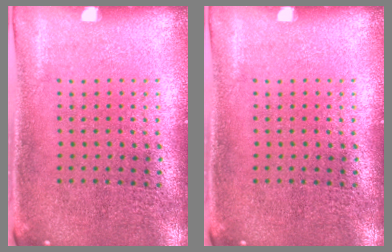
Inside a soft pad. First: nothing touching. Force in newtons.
{"total": 0.0}